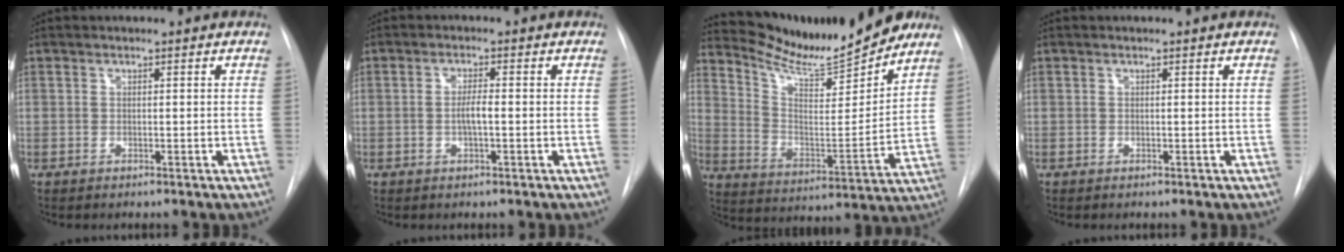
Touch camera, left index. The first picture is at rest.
{"total": 2.4, "force": [-0.3, 0.3, 2.3], "torque": [-0.045, 0.002, -0.008]}
{"total": 17.6, "force": [16.1, 1.7, 6.8], "torque": [-0.118, -0.032, 0.256]}
{"total": 0.0}